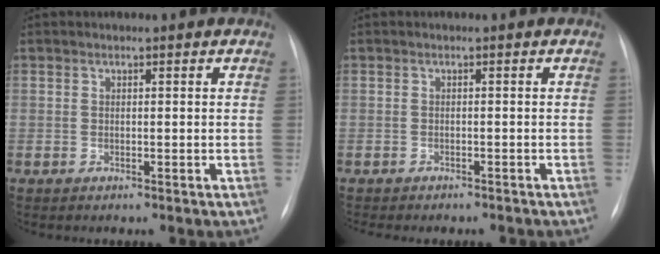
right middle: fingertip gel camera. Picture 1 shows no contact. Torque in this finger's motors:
{"motor_torque": [0.82, -0.82, 0.09, 0.06]}